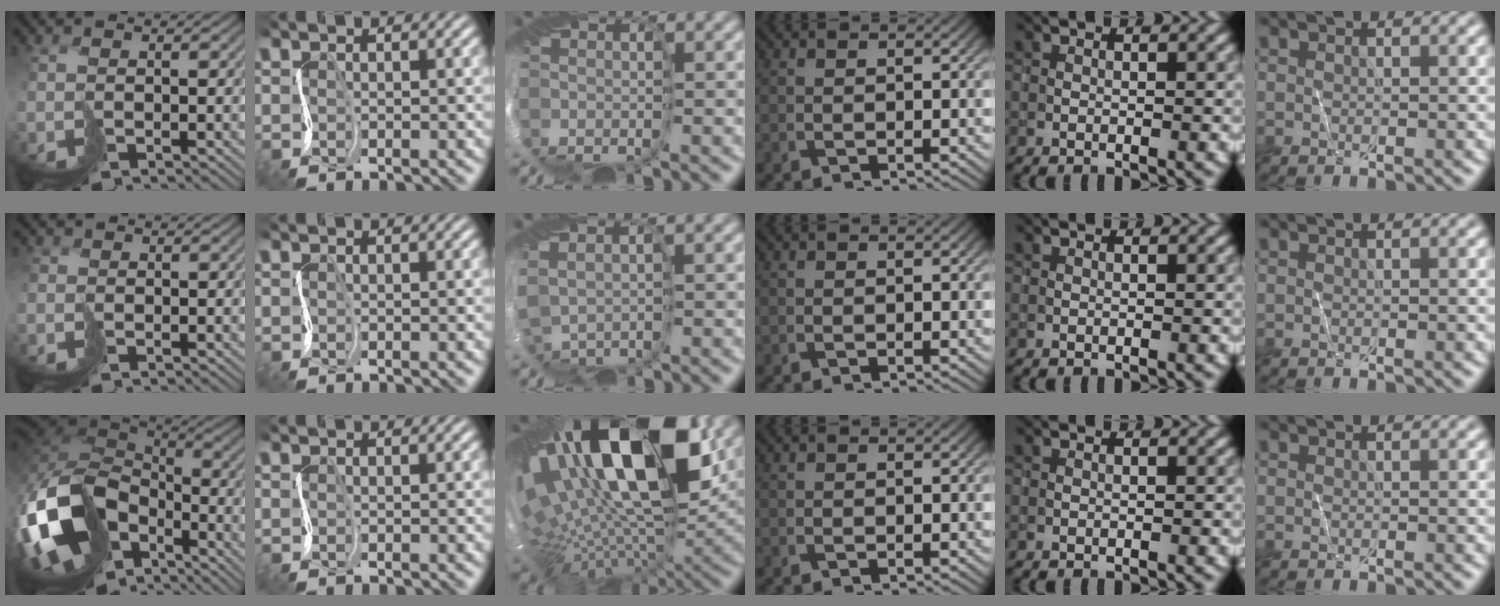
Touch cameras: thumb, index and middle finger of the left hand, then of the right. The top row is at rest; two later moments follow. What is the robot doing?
{"motion": "cut", "object": "bubble wrap"}